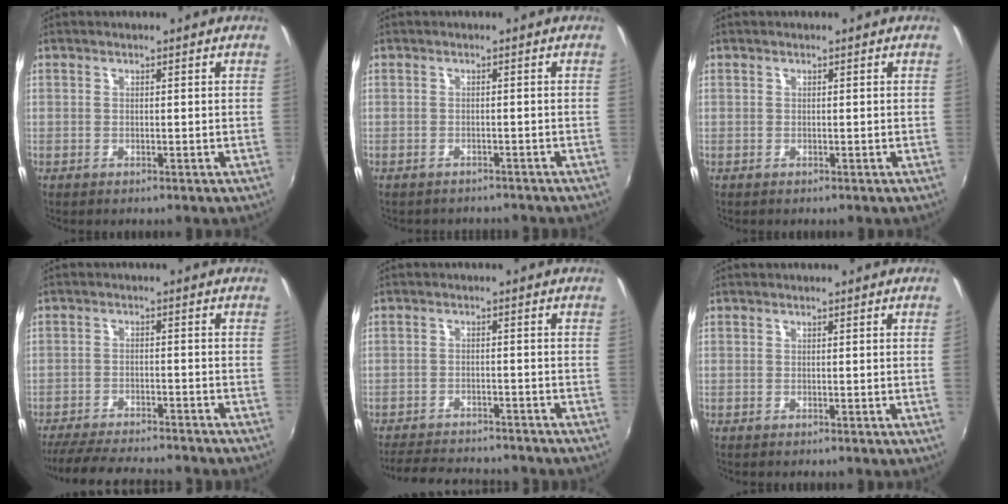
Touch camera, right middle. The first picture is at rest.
{"total": 3.6, "force": [-3.2, 1.3, 0.7], "torque": [-0.020, -0.012, -0.043]}
{"total": 0.0}
{"total": 15.5, "force": [-13.7, 2.4, 6.8], "torque": [-0.139, -0.025, -0.205]}
{"total": 13.5, "force": [-12.0, 3.4, 5.1], "torque": [-0.114, -0.013, -0.171]}
{"total": 0.8, "force": [0.1, -0.5, 0.6], "torque": [-0.002, -0.006, 0.001]}